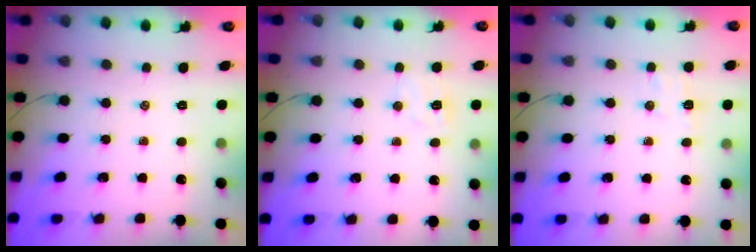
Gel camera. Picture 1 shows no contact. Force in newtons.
{"total": 5.2, "press": 5.1, "slide": 1.2}
{"total": 5.4, "press": 5.3, "slide": 0.8}